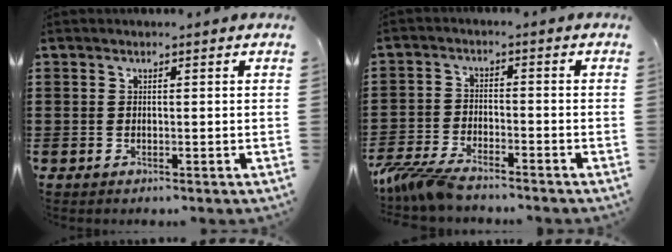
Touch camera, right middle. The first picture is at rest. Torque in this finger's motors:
{"motor_torque": [2.14, 0.00, 0.48, 0.20]}